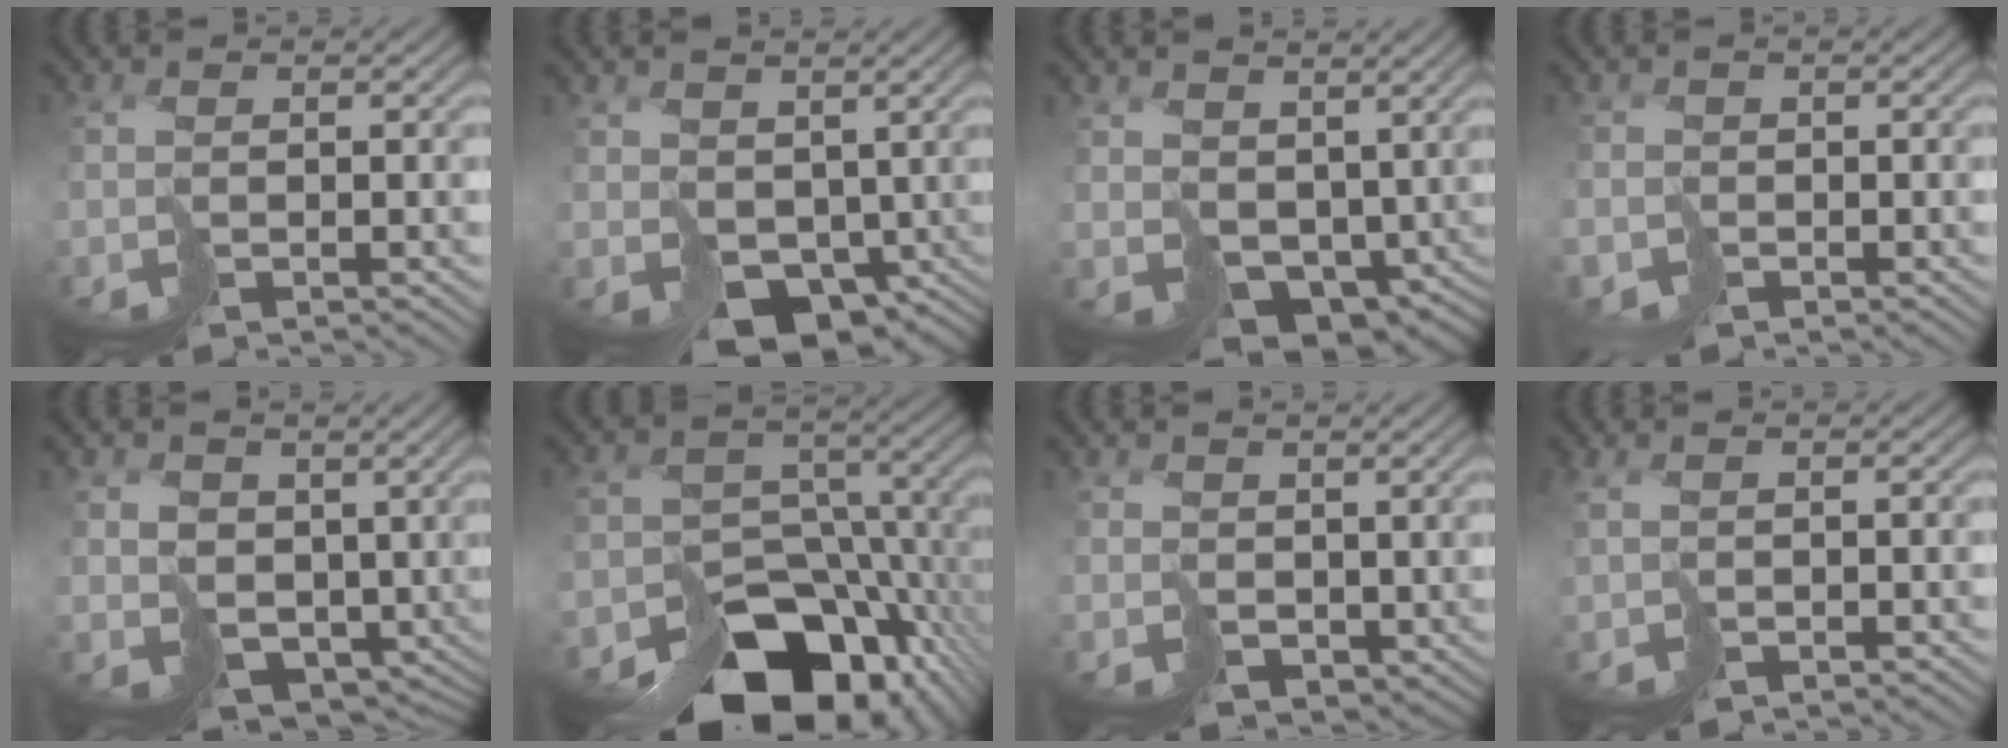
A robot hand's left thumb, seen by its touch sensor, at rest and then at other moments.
{"total": 7.9, "force": [-0.3, 6.1, 5.0], "torque": [-0.100, -0.033, 0.012]}
{"total": 8.5, "force": [1.5, 6.2, 5.6], "torque": [-0.128, -0.032, 0.043]}
{"total": 1.4, "force": [-1.0, 0.7, -0.6], "torque": [0.022, -0.004, -0.024]}
{"total": 8.1, "force": [0.9, 6.4, 4.9], "torque": [-0.109, -0.030, 0.024]}
{"total": 14.3, "force": [-9.6, 8.9, 5.9], "torque": [-0.097, -0.031, -0.126]}
{"total": 2.8, "force": [1.5, 2.1, 1.2], "torque": [-0.035, -0.014, 0.033]}
{"total": 1.1, "force": [0.3, 0.5, 1.0], "torque": [-0.030, -0.001, 0.008]}